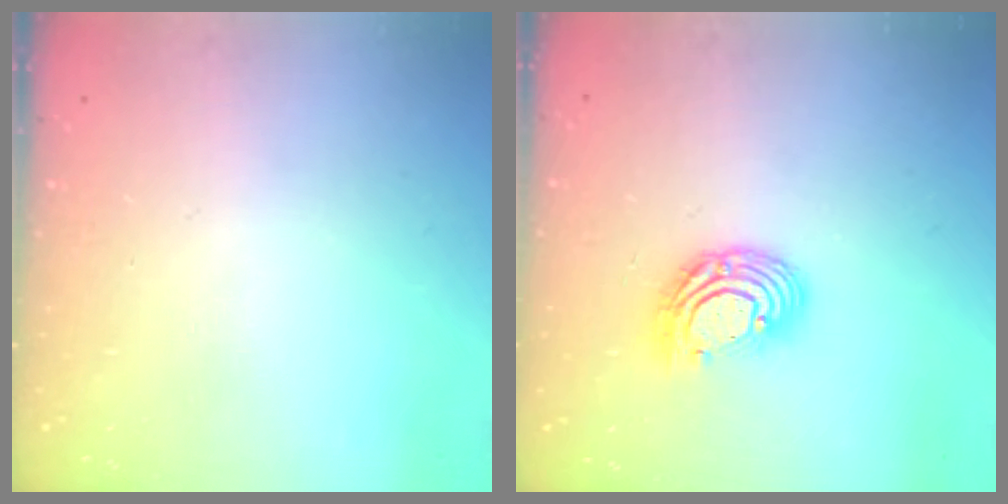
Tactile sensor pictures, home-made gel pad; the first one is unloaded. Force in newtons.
{"total": 9.9, "press": 9.9, "slide": 0.8}